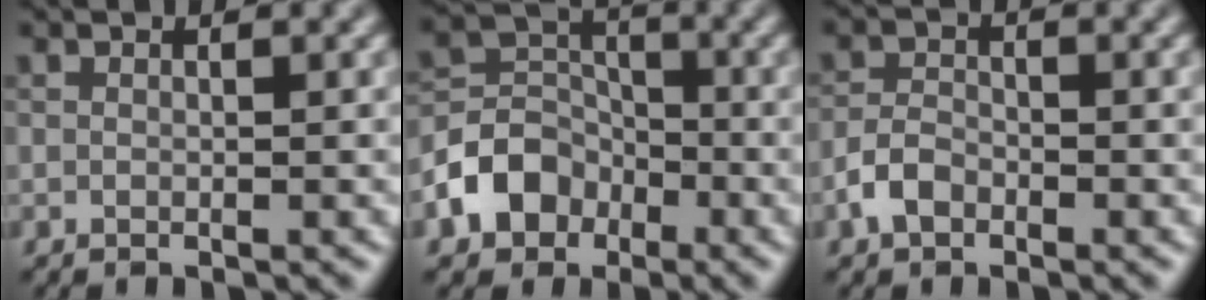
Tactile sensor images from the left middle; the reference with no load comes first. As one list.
[{"total": 5.2, "force": [-2.6, 4.0, 2.0], "torque": [-0.031, 0.002, -0.059]}, {"total": 2.4, "force": [-1.4, 1.4, 1.2], "torque": [-0.023, 0.005, -0.034]}]